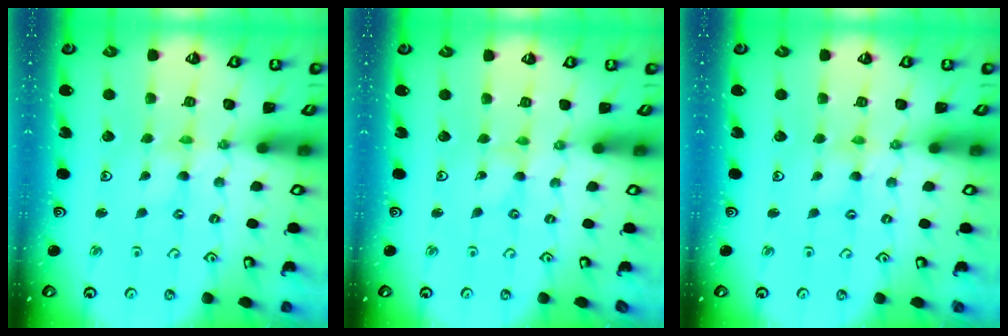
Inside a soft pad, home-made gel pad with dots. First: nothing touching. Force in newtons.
{"total": 0.0}
{"total": 1.8, "press": 1.8, "slide": 0.2}